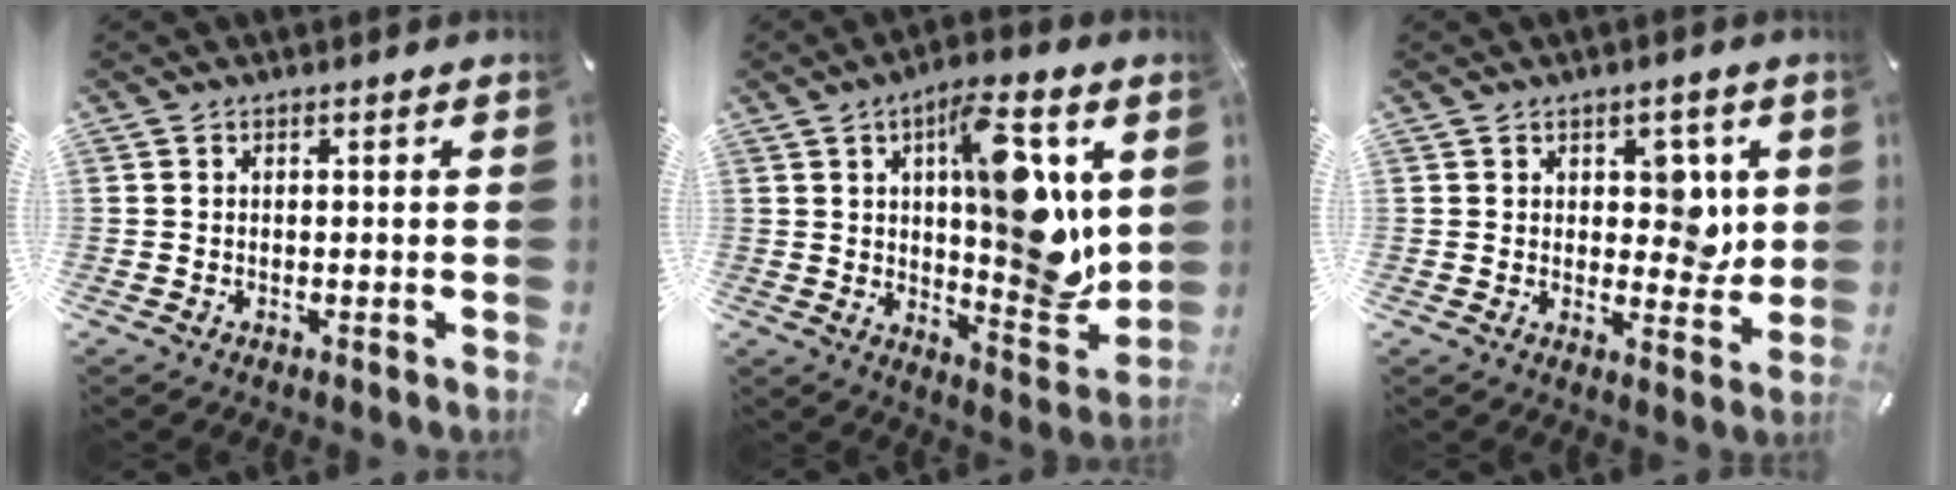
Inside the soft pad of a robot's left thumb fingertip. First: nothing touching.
{"total": 17.8, "force": [5.5, 6.3, 15.7], "torque": [-0.208, -0.034, 0.085]}
{"total": 7.0, "force": [2.1, 4.9, 4.5], "torque": [-0.042, -0.007, 0.028]}